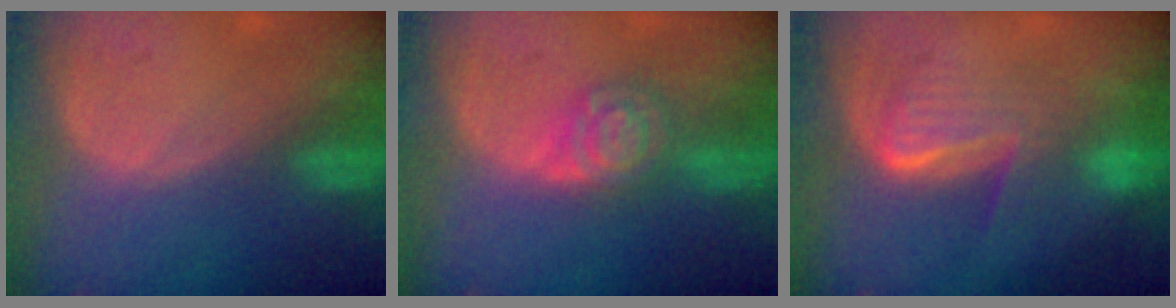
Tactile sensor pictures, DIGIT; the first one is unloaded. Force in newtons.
{"total": 5.5, "press": 5.5, "slide": 0.2}
{"total": 6.6, "press": 6.5, "slide": 0.8}